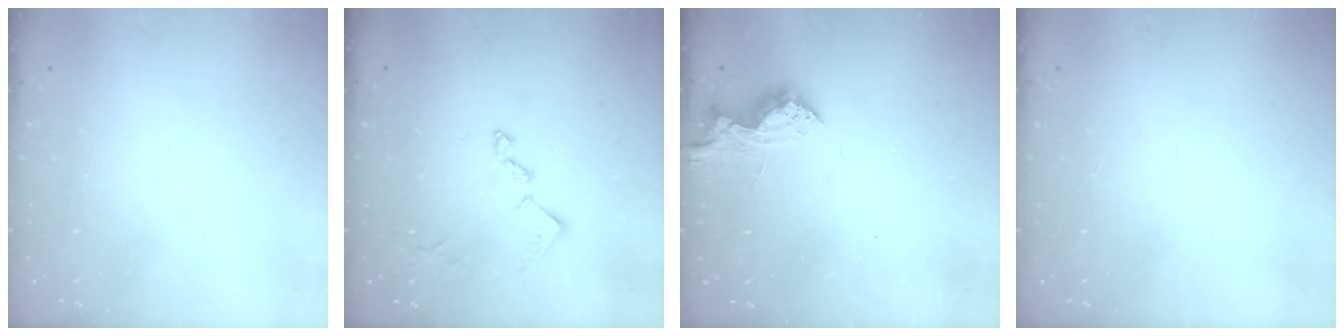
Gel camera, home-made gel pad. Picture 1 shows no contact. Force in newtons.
{"total": 10.6, "press": 10.5, "slide": 0.5}
{"total": 10.0, "press": 10.0, "slide": 0.2}
{"total": 0.9, "press": 0.9, "slide": 0.1}